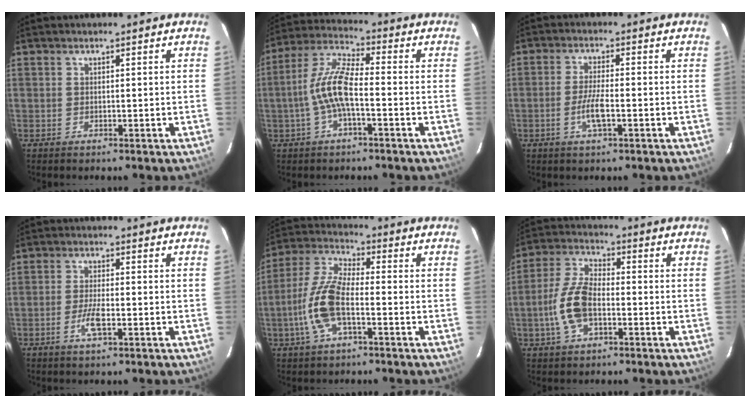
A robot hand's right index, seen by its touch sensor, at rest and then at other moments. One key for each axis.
{"total": 9.0, "fx": -2.0, "fy": 2.3, "fz": 8.4, "tx": -0.185, "ty": 0.015, "tz": -0.041}
{"total": 4.5, "fx": -1.6, "fy": 0.7, "fz": 4.2, "tx": -0.082, "ty": -0.002, "tz": -0.031}
{"total": 4.2, "fx": -1.7, "fy": 1.0, "fz": 3.7, "tx": -0.076, "ty": -0.001, "tz": -0.032}
{"total": 11.3, "fx": -3.3, "fy": 3.9, "fz": 10.1, "tx": -0.219, "ty": 0.006, "tz": -0.069}
{"total": 9.6, "fx": -2.6, "fy": 4.9, "fz": 7.8, "tx": -0.167, "ty": 0.012, "tz": -0.049}